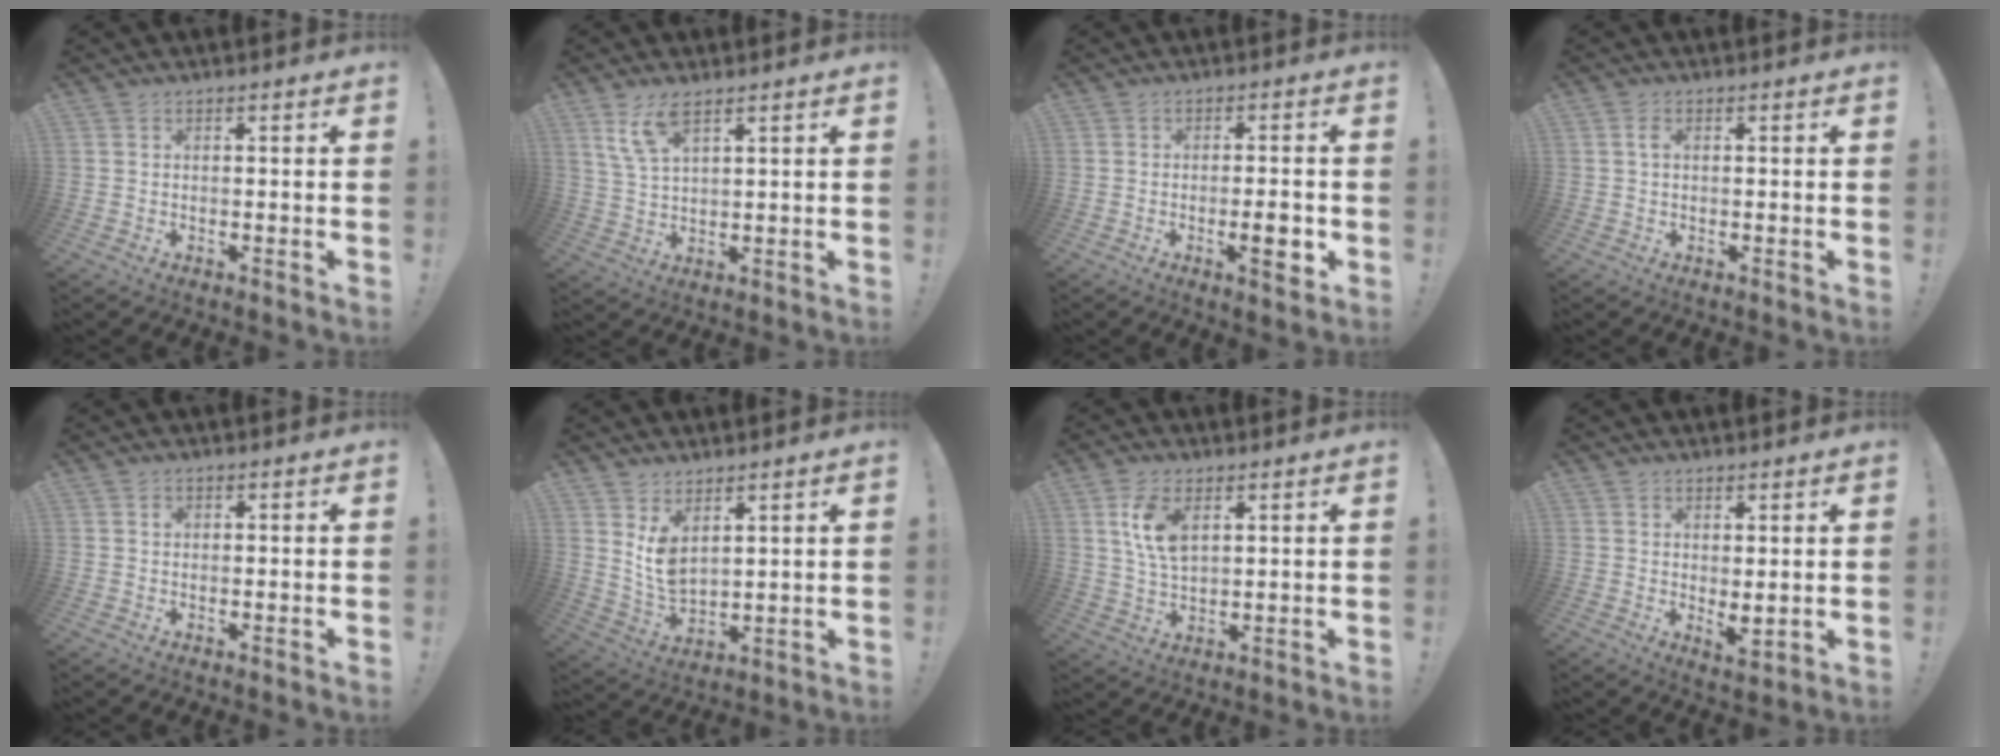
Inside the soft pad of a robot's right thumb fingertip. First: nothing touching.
{"total": 7.9, "force": [4.9, 2.8, 5.5], "torque": [-0.108, -0.011, 0.094]}
{"total": 6.3, "force": [-2.0, 1.3, 5.9], "torque": [-0.077, 0.001, -0.032]}
{"total": 1.6, "force": [0.2, 0.9, 1.3], "torque": [-0.027, 0.006, 0.002]}
{"total": 0.6, "force": [0.2, 0.6, 0.1], "torque": [0.007, -0.001, 0.003]}
{"total": 7.5, "force": [4.6, 4.1, 4.3], "torque": [-0.084, -0.033, 0.089]}
{"total": 9.1, "force": [3.7, 5.2, 6.5], "torque": [-0.125, -0.008, 0.066]}
{"total": 3.8, "force": [1.4, 1.5, 3.2], "torque": [-0.039, -0.017, 0.027]}